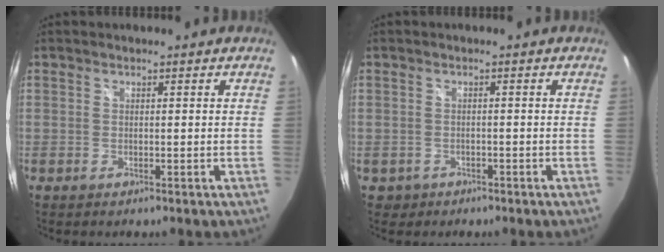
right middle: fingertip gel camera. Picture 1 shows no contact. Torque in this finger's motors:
{"motor_torque": [-0.41, 0.09, -0.04, -0.01]}